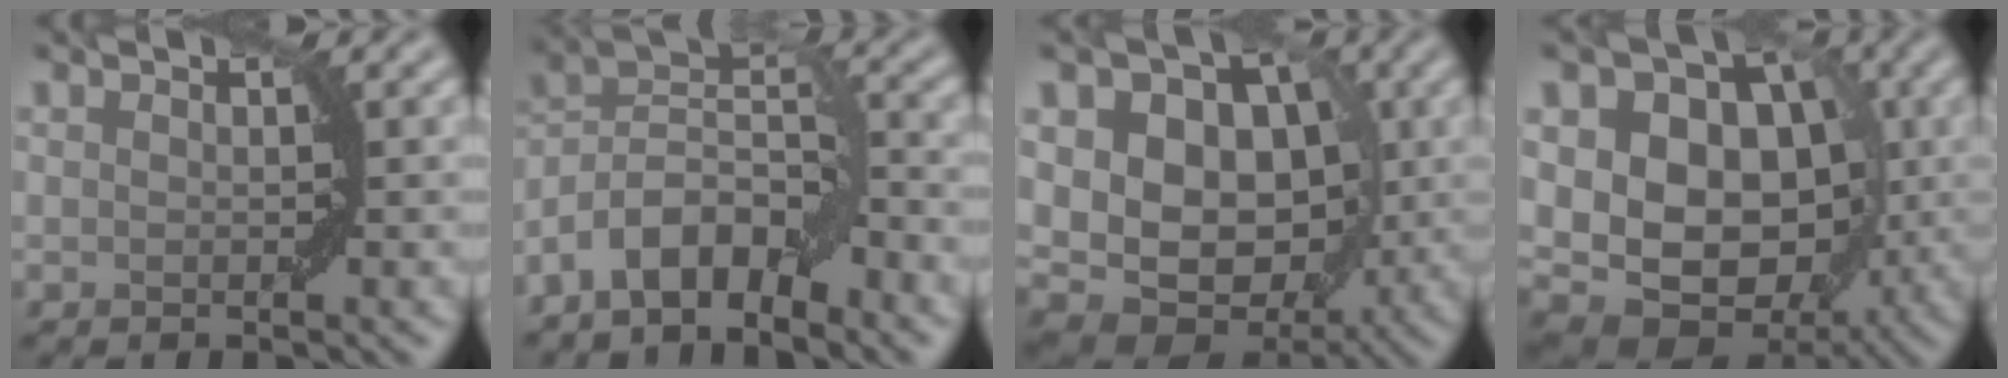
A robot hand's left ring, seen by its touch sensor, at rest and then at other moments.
{"total": 7.3, "force": [-4.5, 3.2, 4.8], "torque": [-0.078, 0.013, -0.092]}
{"total": 13.3, "force": [1.7, 10.0, 8.7], "torque": [-0.090, 0.030, 0.009]}
{"total": 14.7, "force": [1.5, 10.9, 9.7], "torque": [-0.113, 0.026, 0.009]}